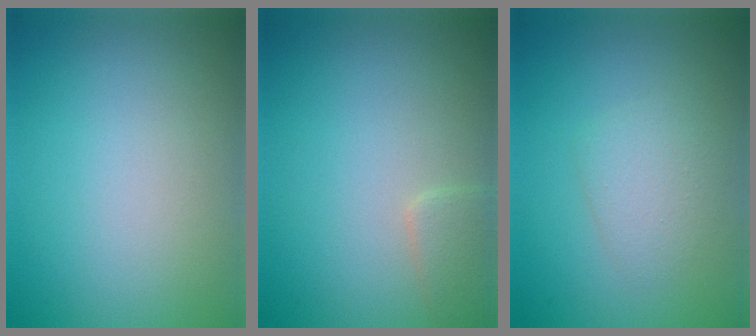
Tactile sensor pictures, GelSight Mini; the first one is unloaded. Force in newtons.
{"total": 1.7, "press": 1.7, "slide": 0.1}
{"total": 2.1, "press": 2.1, "slide": 0.2}